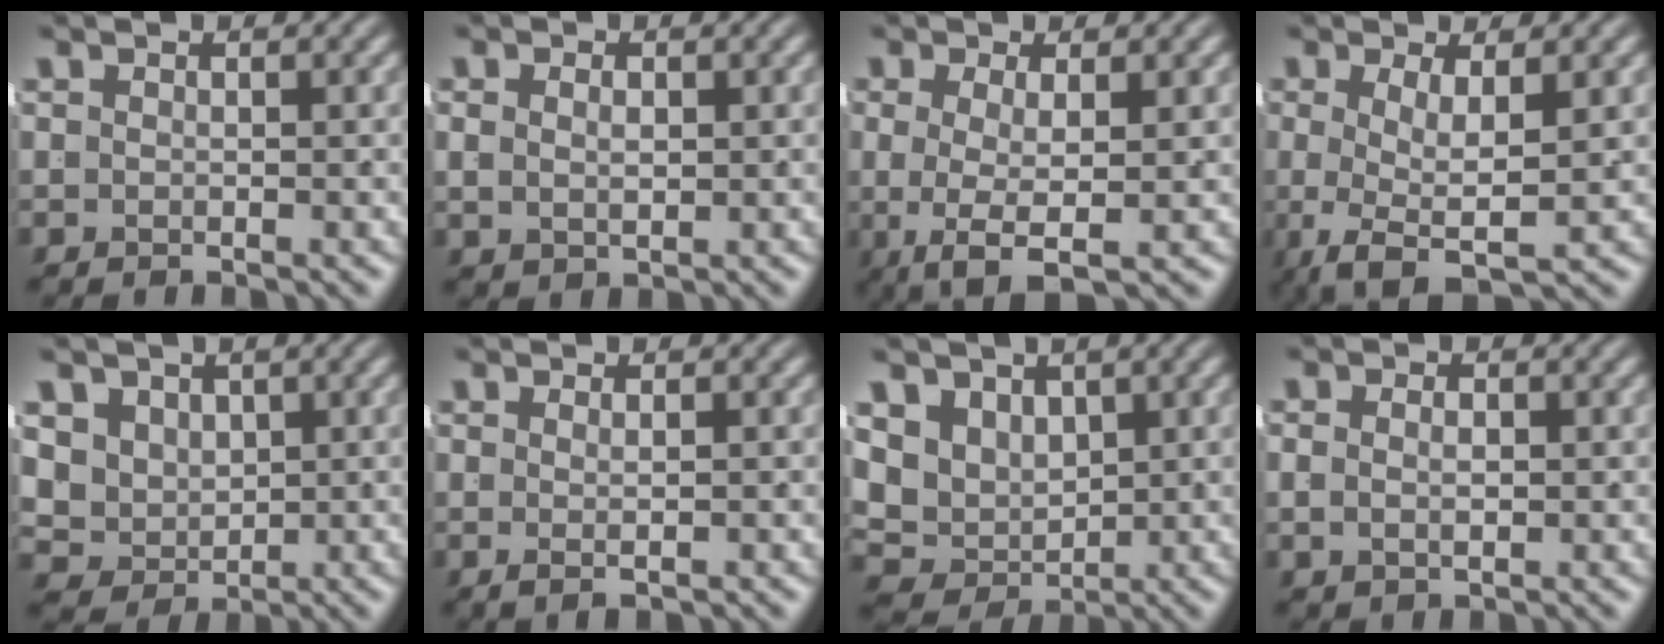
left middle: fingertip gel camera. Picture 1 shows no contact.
{"total": 1.4, "force": [0.3, 0.6, 1.2], "torque": [-0.019, -0.011, 0.019]}
{"total": 5.2, "force": [-1.5, 1.9, 4.6], "torque": [-0.089, -0.028, -0.008]}
{"total": 4.8, "force": [-2.6, 1.2, 3.9], "torque": [-0.076, -0.038, -0.020]}
{"total": 7.1, "force": [0.3, 6.4, 3.0], "torque": [-0.095, -0.045, 0.021]}
{"total": 1.4, "force": [-0.2, -0.7, 1.1], "torque": [-0.012, -0.006, 0.002]}
{"total": 8.1, "force": [0.4, 7.1, 4.0], "torque": [-0.107, -0.040, 0.020]}
{"total": 1.7, "force": [-0.1, 0.8, 1.5], "torque": [-0.025, -0.009, 0.008]}